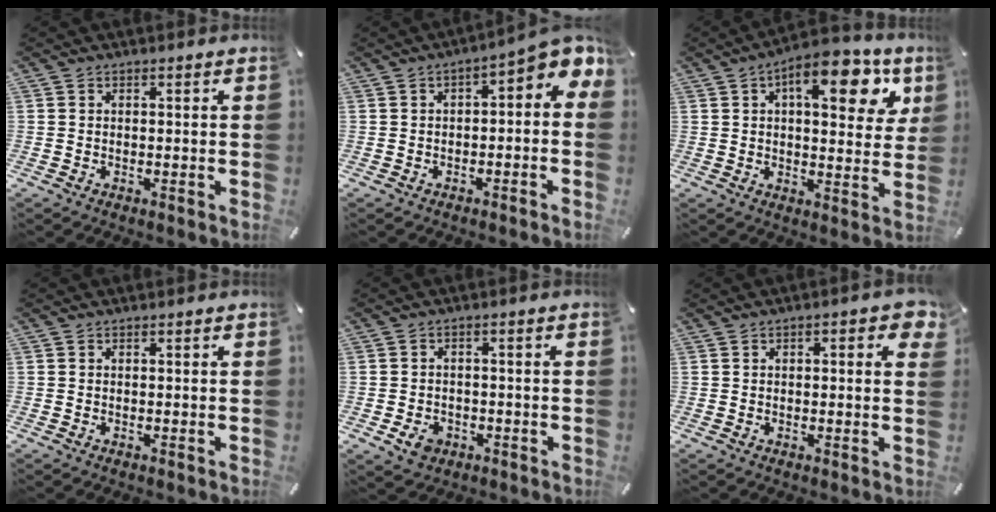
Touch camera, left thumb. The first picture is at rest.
{"total": 4.5, "force": [0.6, 2.4, 3.8], "torque": [-0.062, -0.010, 0.003]}
{"total": 15.2, "force": [7.2, 7.0, 11.5], "torque": [-0.143, -0.029, 0.111]}
{"total": 0.0}
{"total": 4.2, "force": [-1.9, 3.2, 1.8], "torque": [-0.034, 0.001, -0.037]}
{"total": 3.7, "force": [1.0, 1.5, 3.3], "torque": [-0.039, -0.001, 0.011]}